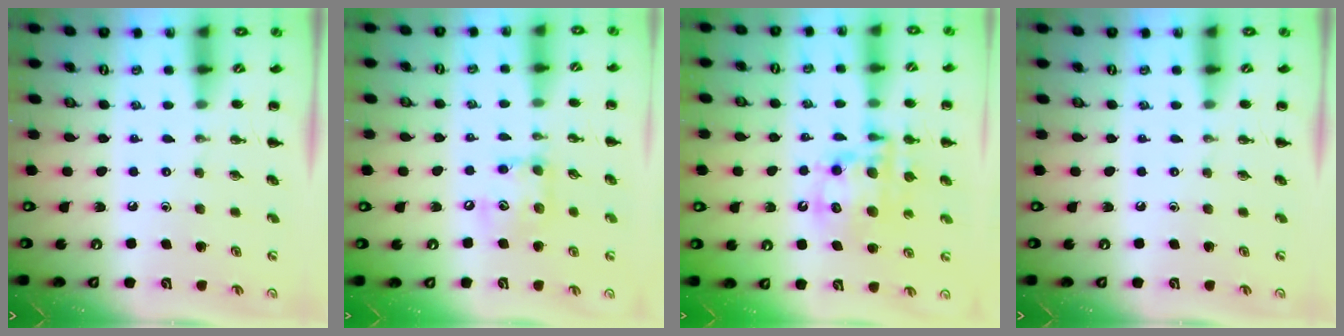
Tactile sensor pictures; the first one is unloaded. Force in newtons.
{"total": 9.7, "press": 9.7, "slide": 1.1}
{"total": 13.5, "press": 13.1, "slide": 2.9}
{"total": 0.0}